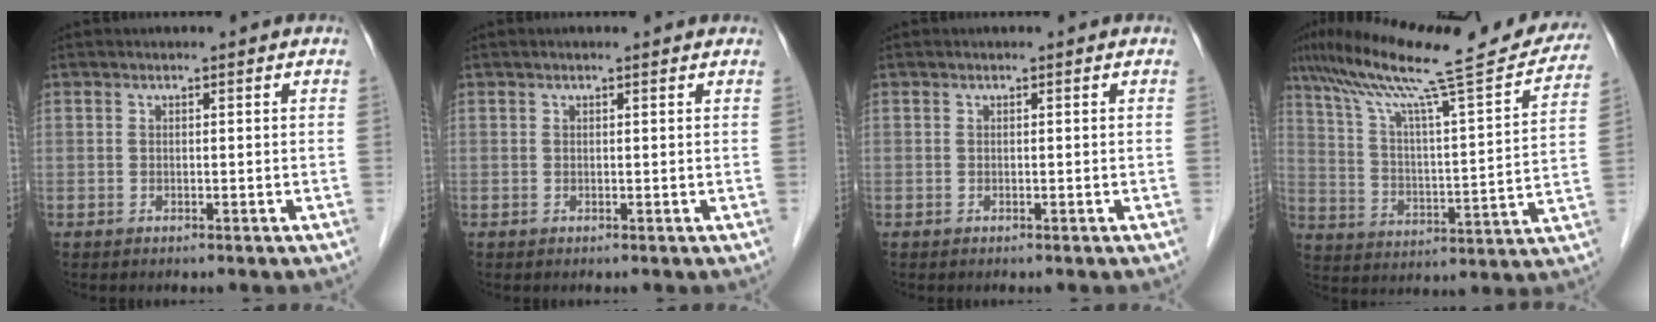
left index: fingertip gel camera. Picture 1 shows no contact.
{"total": 1.9, "force": [1.7, 0.2, 0.9], "torque": [-0.014, 0.019, 0.020]}
{"total": 0.0}
{"total": 25.5, "force": [21.4, 2.2, 13.7], "torque": [-0.228, 0.004, 0.308]}